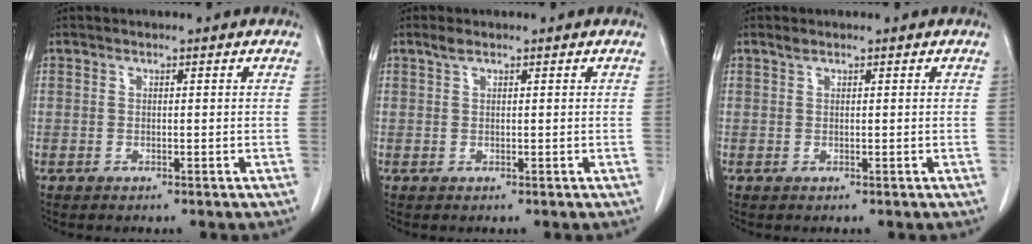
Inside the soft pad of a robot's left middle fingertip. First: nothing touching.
{"total": 1.1, "force": [0.8, 0.2, 0.7], "torque": [-0.020, 0.007, 0.018]}
{"total": 0.6, "force": [0.5, 0.1, 0.3], "torque": [-0.013, 0.004, 0.012]}